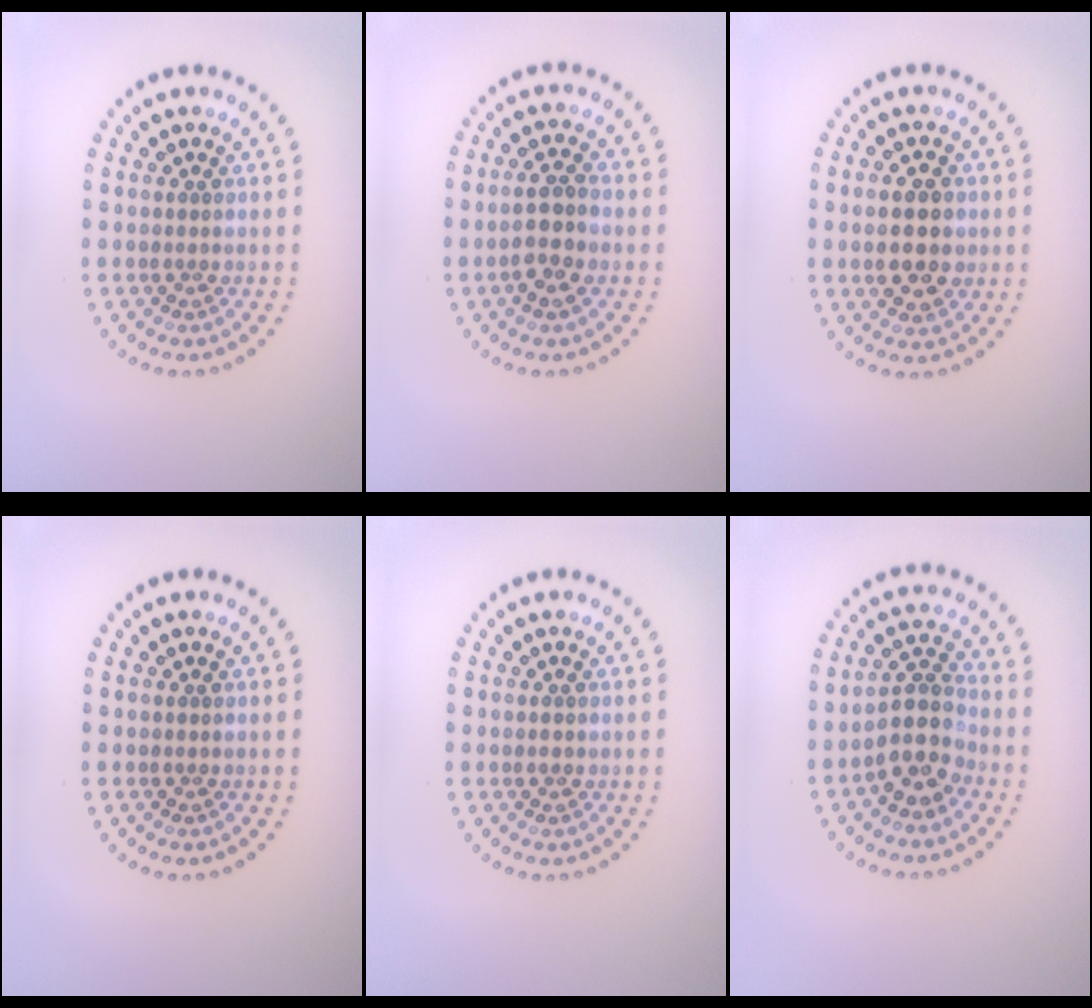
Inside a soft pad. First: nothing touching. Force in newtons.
{"total": 2.9, "press": 2.8, "slide": 0.8}
{"total": 4.6, "press": 4.6, "slide": 0.3}
{"total": 0.0}
{"total": 0.7, "press": 0.7, "slide": 0.2}
{"total": 4.4, "press": 4.0, "slide": 1.8}